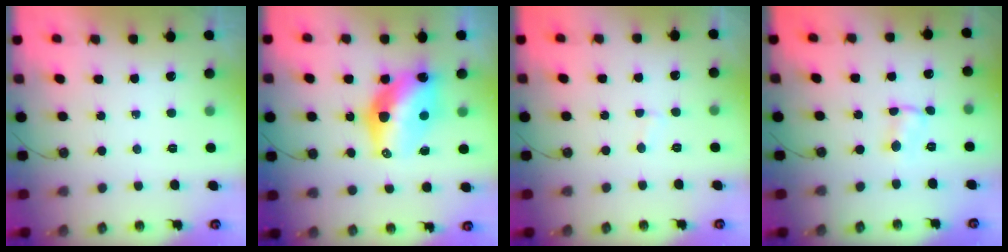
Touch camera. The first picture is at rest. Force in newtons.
{"total": 13.1, "press": 13.1, "slide": 0.9}
{"total": 2.0, "press": 2.0, "slide": 0.2}
{"total": 1.4, "press": 1.4, "slide": 0.1}